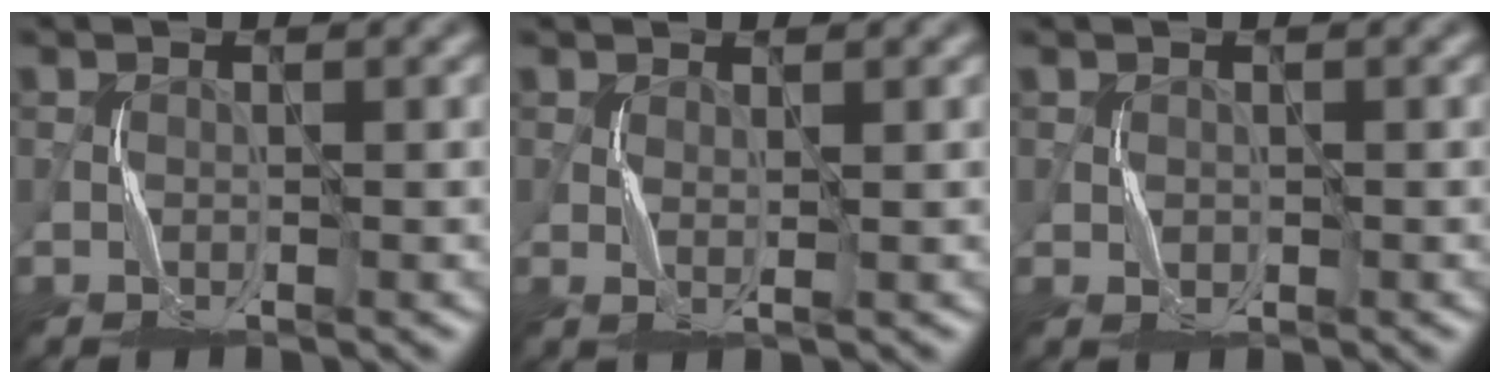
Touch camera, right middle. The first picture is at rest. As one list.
[{"total": 0.9, "force": [0.6, 0.1, 0.7], "torque": [-0.015, 0.000, 0.013]}, {"total": 0.6, "force": [0.1, 0.6, 0.2], "torque": [-0.002, -0.001, 0.008]}]